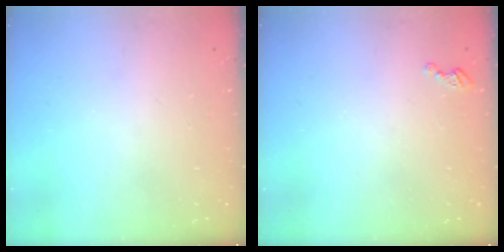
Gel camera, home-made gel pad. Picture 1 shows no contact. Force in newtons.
{"total": 2.8, "press": 2.8, "slide": 0.4}